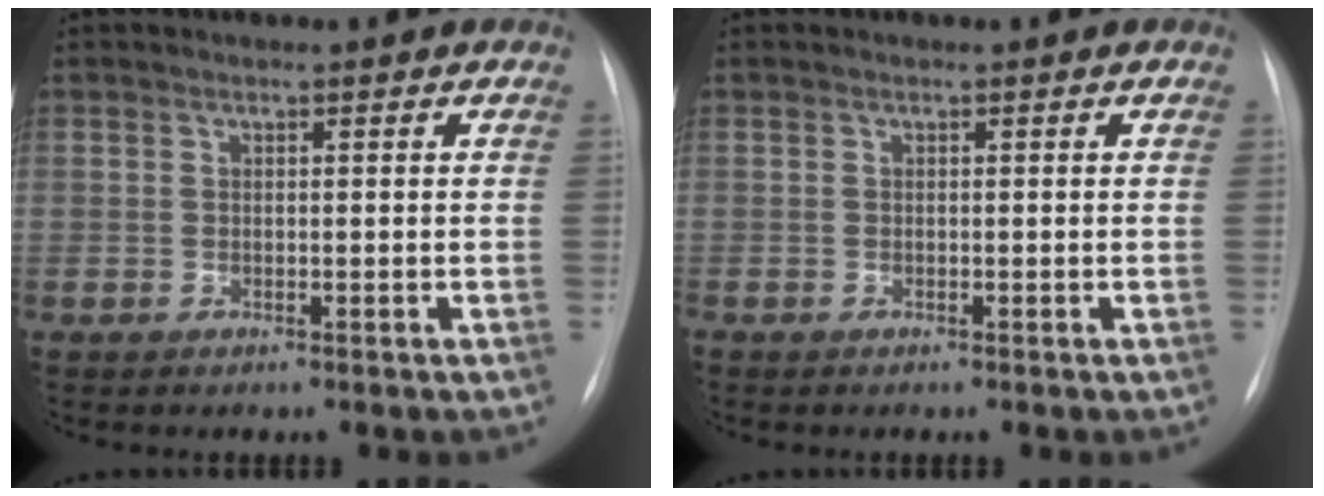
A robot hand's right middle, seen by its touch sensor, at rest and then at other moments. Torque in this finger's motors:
{"motor_torque": [0.80, -1.34, 0.84, 0.21]}